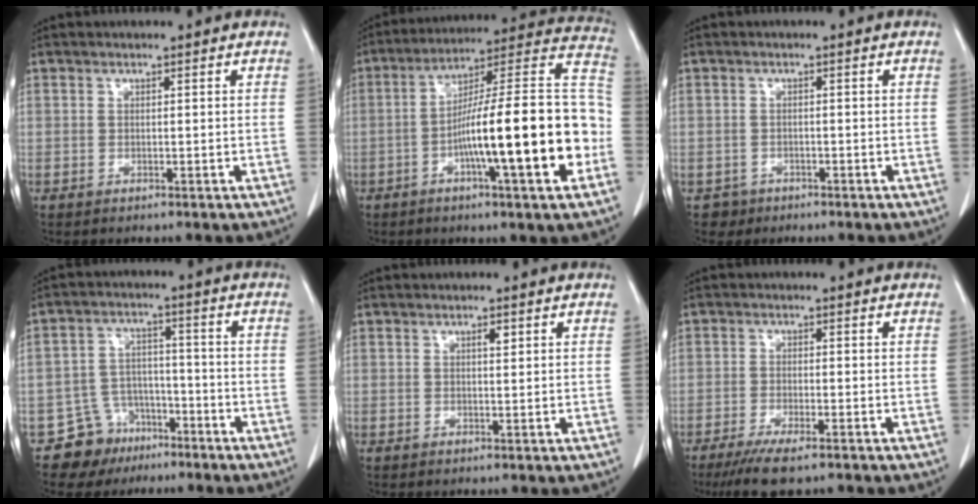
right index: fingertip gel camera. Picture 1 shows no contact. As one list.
[{"total": 21.6, "force": [-5.6, 1.3, 20.8], "torque": [-0.276, 0.017, -0.090]}, {"total": 2.1, "force": [-1.1, 1.7, -0.4], "torque": [0.004, 0.010, -0.016]}, {"total": 7.2, "force": [-4.6, 5.5, 0.3], "torque": [0.001, 0.026, -0.068]}, {"total": 1.0, "force": [0.5, 0.3, 0.9], "torque": [-0.016, 0.000, 0.006]}, {"total": 6.4, "force": [-4.7, 0.8, 4.3], "torque": [-0.071, -0.015, -0.072]}]